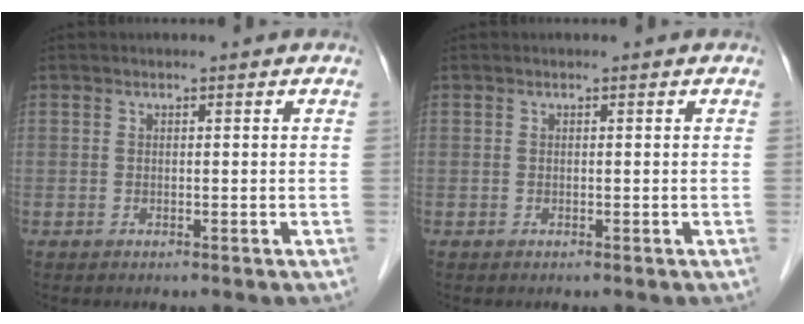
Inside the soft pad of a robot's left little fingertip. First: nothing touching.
{"total": 0.0}